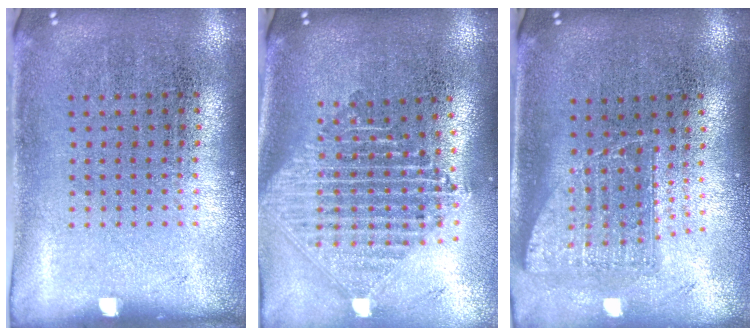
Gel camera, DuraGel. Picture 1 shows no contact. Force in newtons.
{"total": 2.3, "press": 1.8, "slide": 1.4}
{"total": 1.5, "press": 1.2, "slide": 0.9}